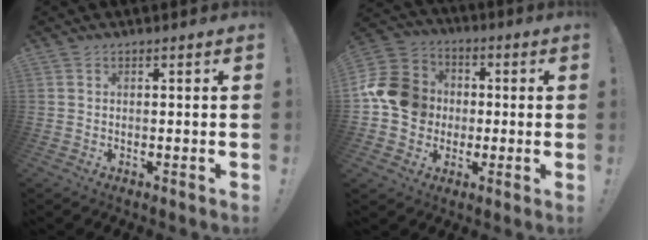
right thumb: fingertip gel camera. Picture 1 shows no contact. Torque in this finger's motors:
{"motor_torque": [1.21, 1.63, 0.64, -0.60, 0.10]}